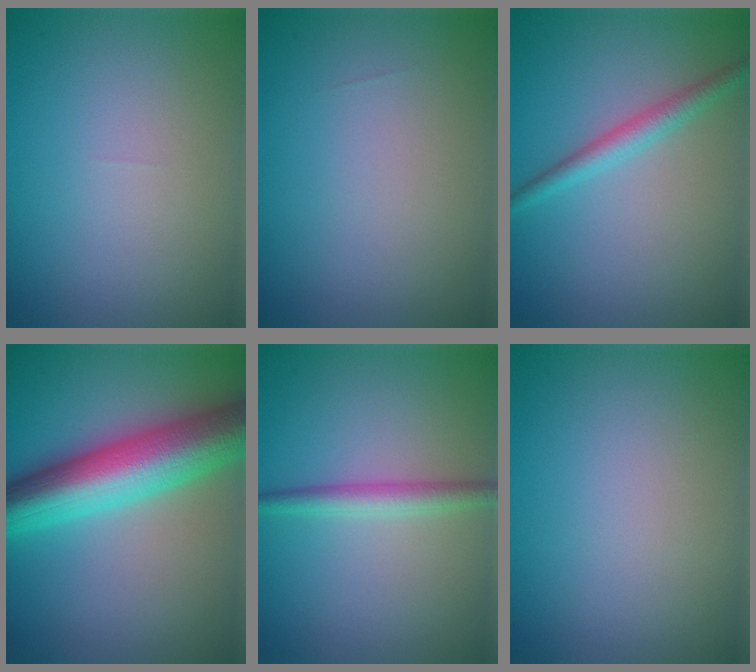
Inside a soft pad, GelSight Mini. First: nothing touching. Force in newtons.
{"total": 0.0}
{"total": 2.1, "press": 2.1, "slide": 0.0}
{"total": 10.3, "press": 10.3, "slide": 0.2}
{"total": 2.3, "press": 2.3, "slide": 0.0}
{"total": 0.0}